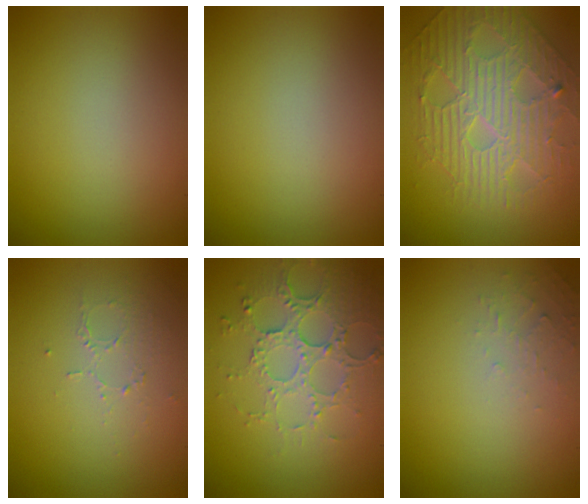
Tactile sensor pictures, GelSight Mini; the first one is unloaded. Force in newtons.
{"total": 0.0}
{"total": 5.0, "press": 4.8, "slide": 1.5}
{"total": 1.3, "press": 0.6, "slide": 1.1}
{"total": 5.2, "press": 3.8, "slide": 3.5}
{"total": 1.4, "press": 1.4, "slide": 0.2}